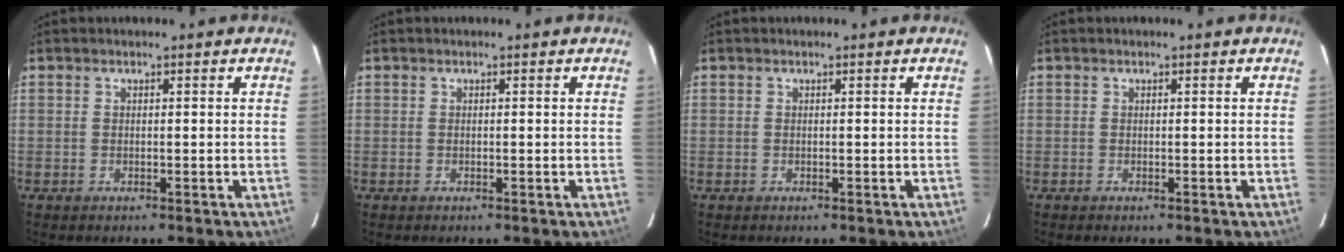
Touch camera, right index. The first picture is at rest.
{"total": 0.0}
{"total": 0.0}
{"total": 0.0}